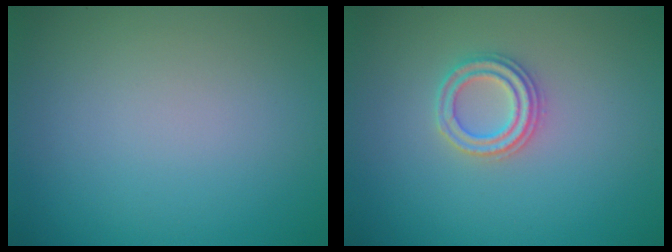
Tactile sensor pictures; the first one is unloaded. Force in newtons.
{"total": 2.3, "press": 2.3, "slide": 0.2}